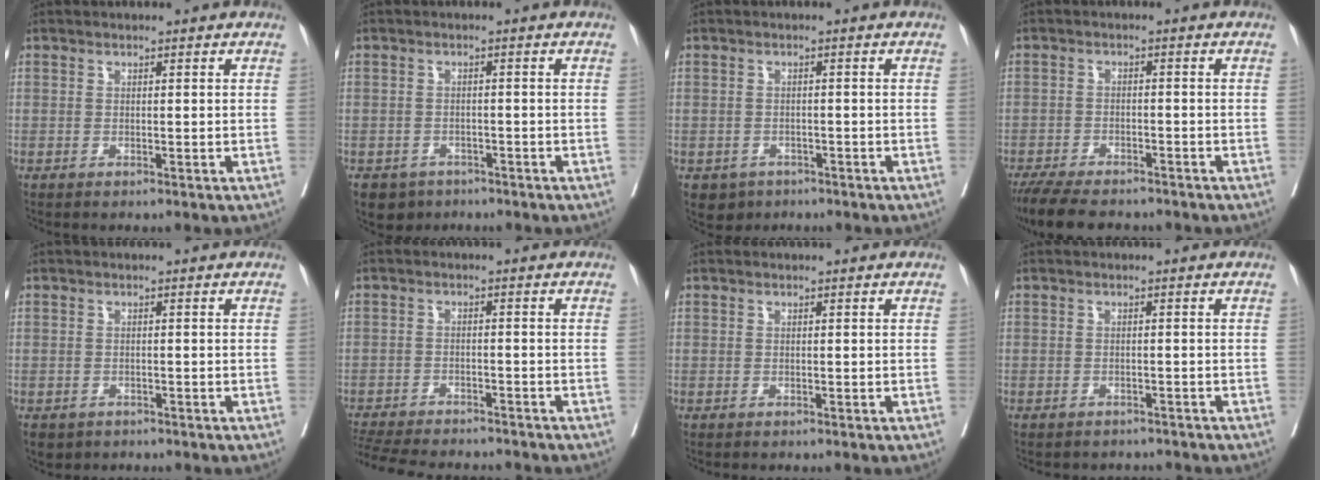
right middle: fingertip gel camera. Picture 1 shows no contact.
{"total": 3.9, "force": [-2.7, 2.7, 0.3], "torque": [-0.004, 0.004, -0.042]}
{"total": 3.2, "force": [-2.0, 2.5, 0.4], "torque": [-0.005, 0.005, -0.028]}
{"total": 10.7, "force": [-9.1, 3.0, 4.7], "torque": [-0.076, -0.014, -0.142]}
{"total": 3.6, "force": [-2.6, 2.4, 0.9], "torque": [-0.013, -0.002, -0.037]}
{"total": 14.6, "force": [-13.2, 3.0, 5.4], "torque": [-0.125, -0.015, -0.190]}
{"total": 0.0}
{"total": 3.9, "force": [-3.6, 1.4, 0.1], "torque": [0.001, 0.000, -0.047]}